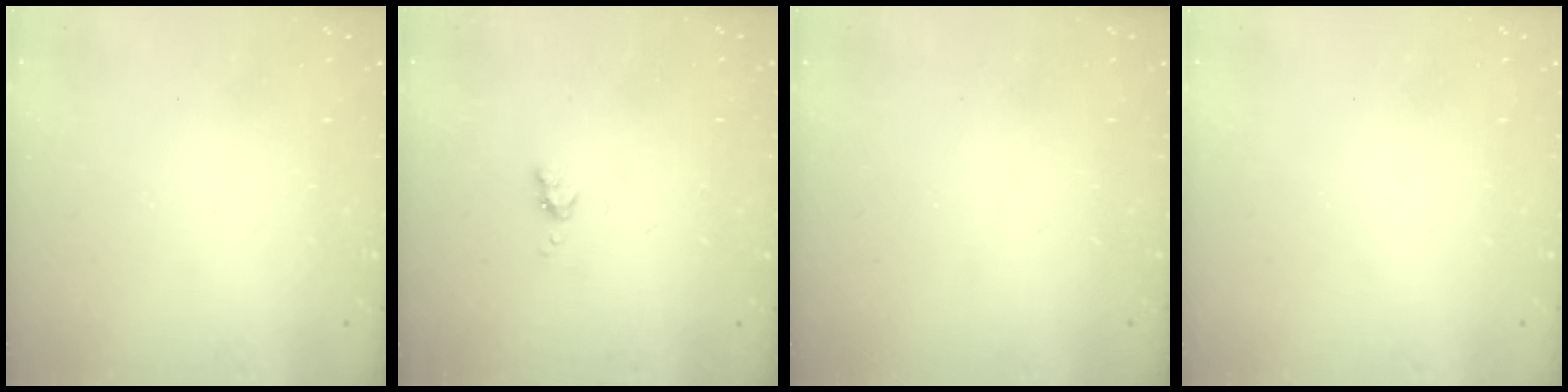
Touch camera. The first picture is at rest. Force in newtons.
{"total": 4.0, "press": 4.0, "slide": 0.6}
{"total": 0.0}
{"total": 0.0}